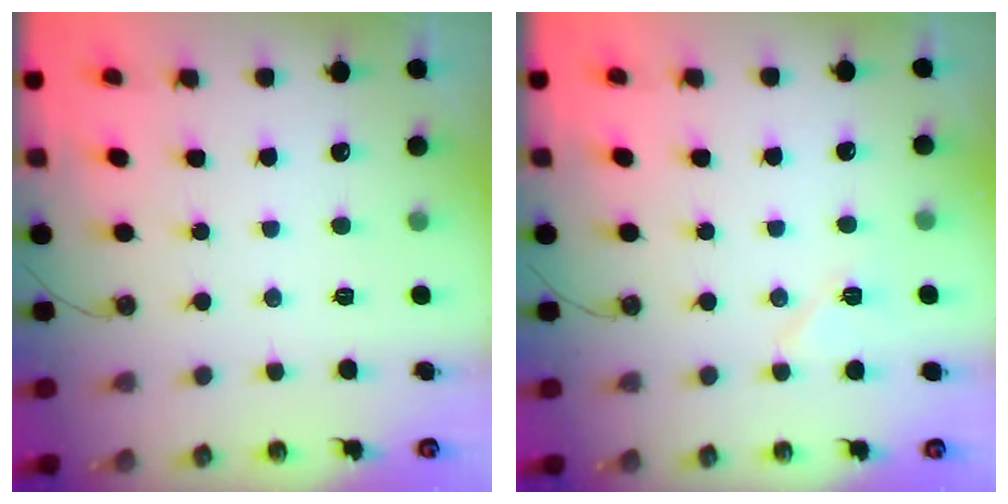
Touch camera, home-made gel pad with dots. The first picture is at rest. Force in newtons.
{"total": 6.6, "press": 6.4, "slide": 1.7}